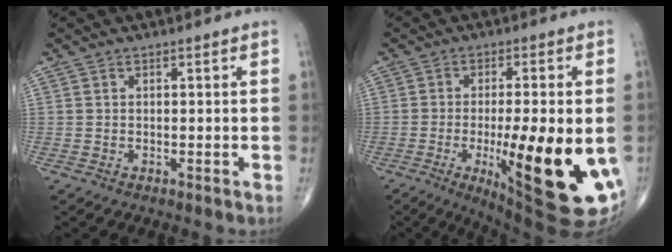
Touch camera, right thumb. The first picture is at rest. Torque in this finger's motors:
{"motor_torque": [2.51, 2.49, 1.04, -0.06, 0.59]}